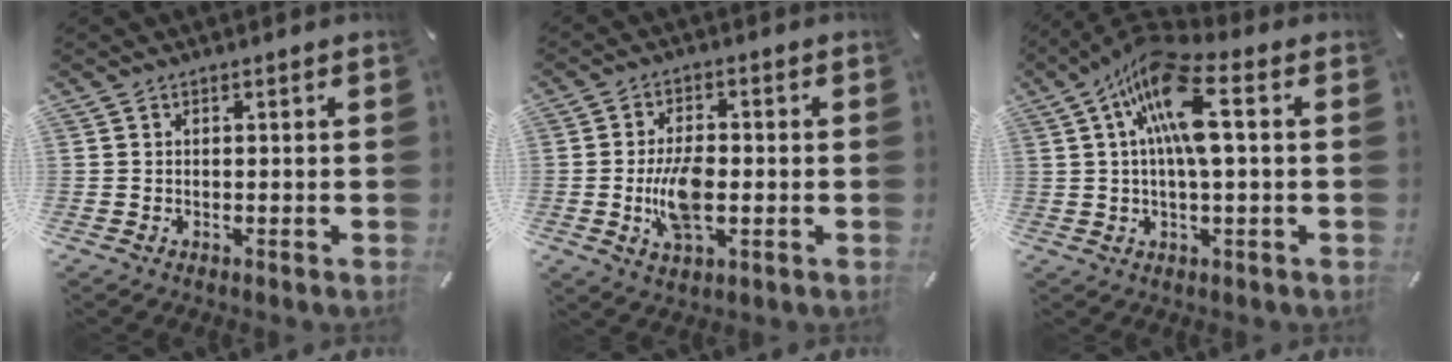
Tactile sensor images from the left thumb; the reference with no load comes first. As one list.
[{"total": 9.1, "force": [-1.5, 4.8, 7.6], "torque": [-0.154, -0.003, -0.027]}, {"total": 14.6, "force": [3.0, 5.0, 13.4], "torque": [-0.271, 0.001, 0.050]}]